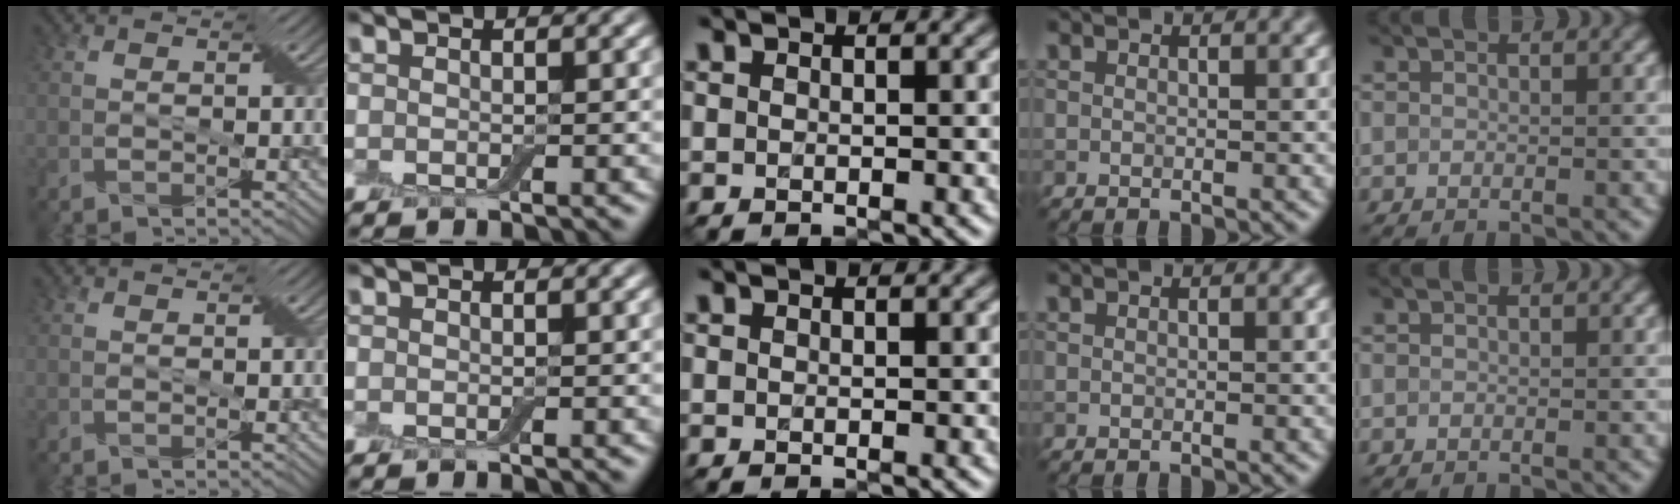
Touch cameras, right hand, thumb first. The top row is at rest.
{}